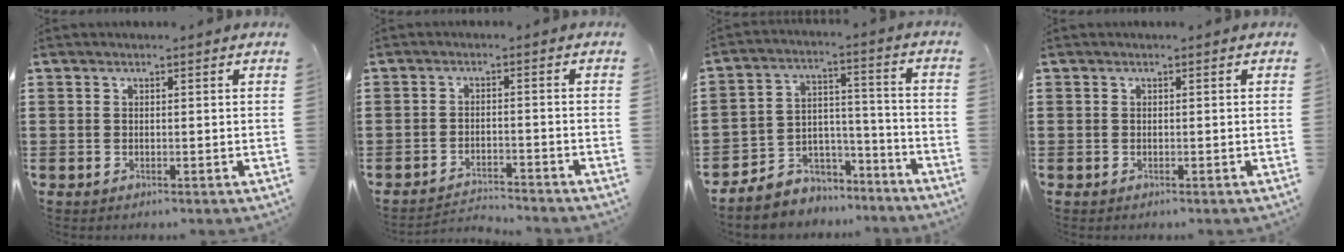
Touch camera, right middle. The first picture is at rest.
{"total": 2.6, "force": [-2.6, 0.2, -0.2], "torque": [-0.005, -0.002, -0.056]}
{"total": 5.1, "force": [-4.2, 2.9, -0.6], "torque": [0.002, 0.010, -0.084]}
{"total": 0.0}